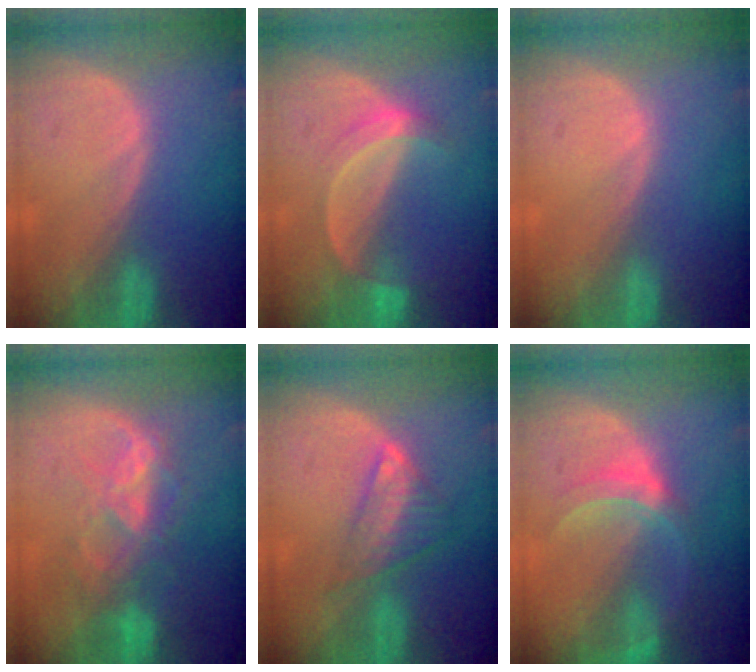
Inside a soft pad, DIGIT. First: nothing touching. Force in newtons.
{"total": 5.2, "press": 4.7, "slide": 2.2}
{"total": 0.0}
{"total": 7.8, "press": 7.1, "slide": 3.1}
{"total": 6.1, "press": 5.3, "slide": 3.1}
{"total": 5.9, "press": 5.7, "slide": 1.6}